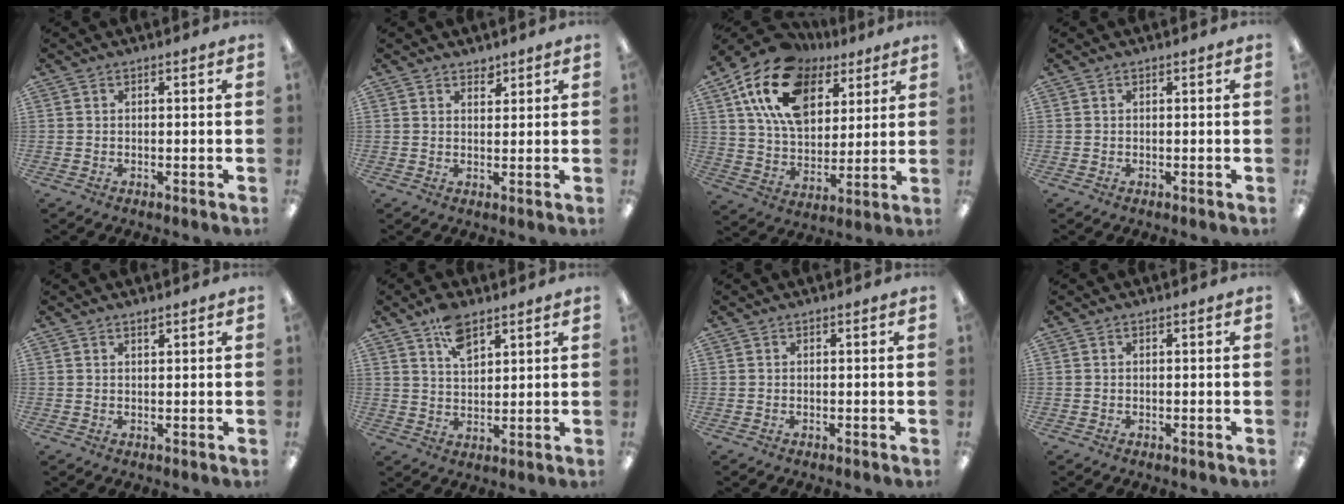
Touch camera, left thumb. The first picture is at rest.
{"total": 2.3, "force": [2.0, 1.0, 0.4], "torque": [0.008, -0.012, 0.035]}
{"total": 19.1, "force": [10.3, 12.1, 10.5], "torque": [-0.196, -0.031, 0.190]}
{"total": 0.0}
{"total": 1.0, "force": [1.0, 0.2, 0.4], "torque": [-0.009, 0.000, 0.018]}
{"total": 7.5, "force": [5.0, 3.7, 4.3], "torque": [-0.073, -0.017, 0.088]}
{"total": 0.0}
{"total": 0.0}